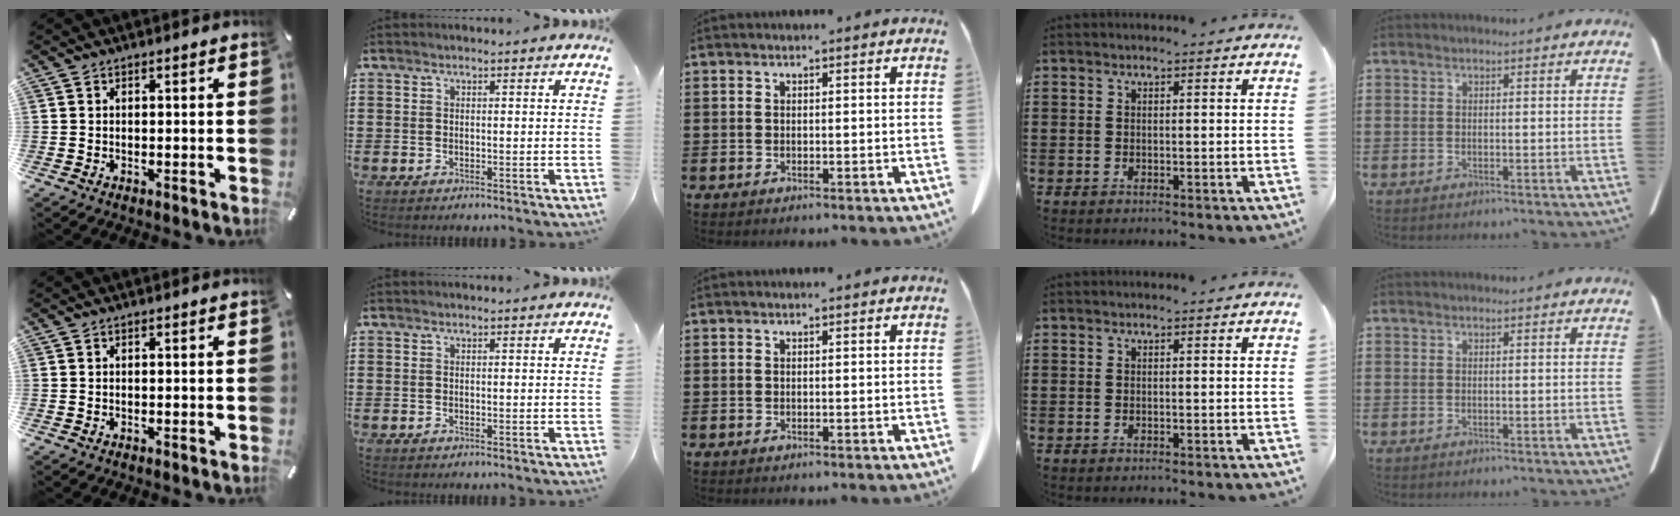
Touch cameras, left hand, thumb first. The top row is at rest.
{}